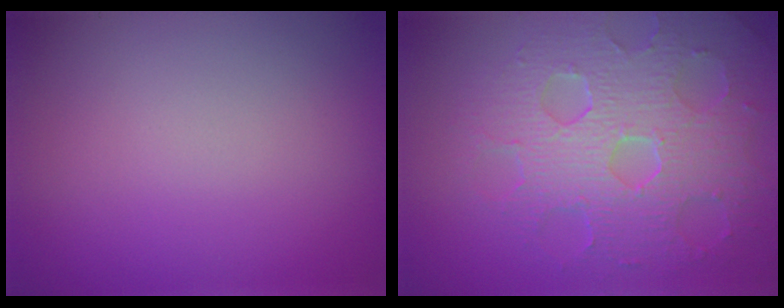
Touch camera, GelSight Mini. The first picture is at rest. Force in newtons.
{"total": 8.5, "press": 5.9, "slide": 6.1}